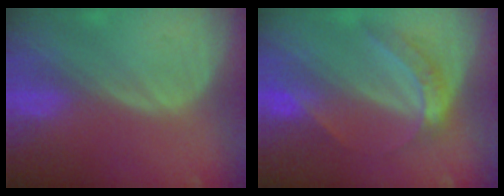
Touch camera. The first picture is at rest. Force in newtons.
{"total": 6.3, "press": 5.2, "slide": 3.4}